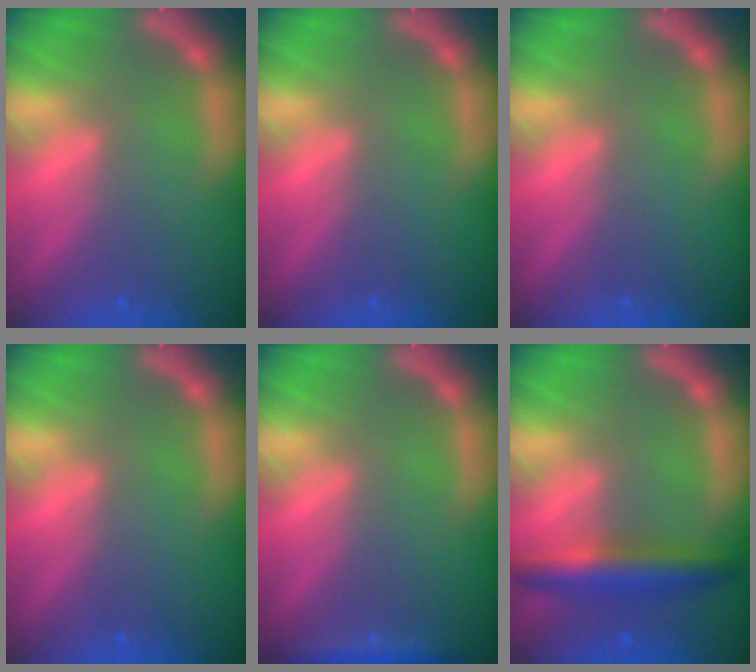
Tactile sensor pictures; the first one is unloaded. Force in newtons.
{"total": 0.0}
{"total": 0.0}
{"total": 0.0}
{"total": 1.9}
{"total": 5.0}